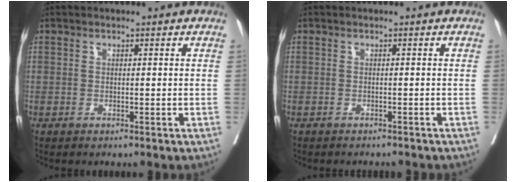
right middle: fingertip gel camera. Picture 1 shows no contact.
{"total": 2.9, "force": [-2.7, 0.9, 0.5], "torque": [-0.006, -0.002, -0.032]}